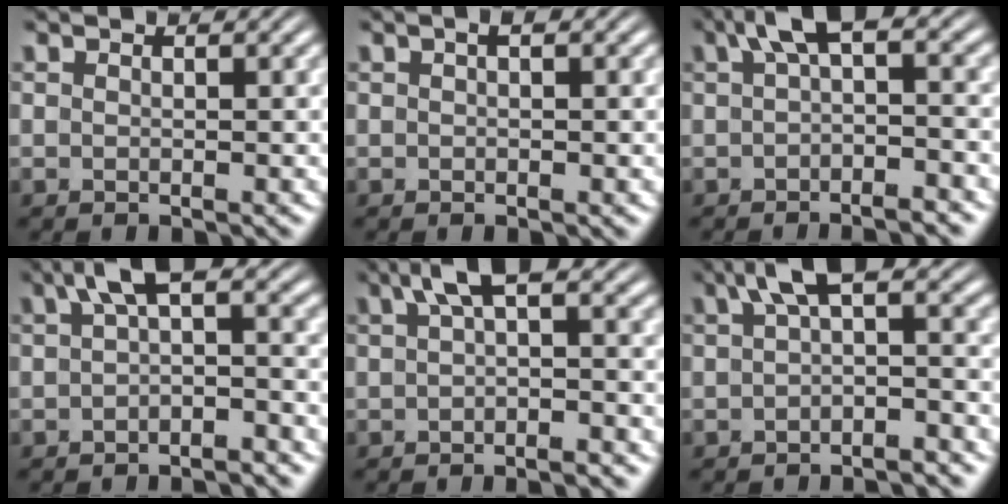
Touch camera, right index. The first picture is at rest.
{"total": 0.6, "force": [0.1, 0.1, 0.6], "torque": [-0.009, 0.003, 0.002]}
{"total": 4.3, "force": [0.4, 0.8, 4.2], "torque": [-0.068, 0.012, 0.000]}
{"total": 4.1, "force": [0.1, 1.3, 3.9], "torque": [-0.062, 0.005, -0.002]}
{"total": 3.7, "force": [0.5, 0.7, 3.6], "torque": [-0.061, 0.011, 0.003]}
{"total": 4.2, "force": [0.1, 1.2, 4.0], "torque": [-0.065, 0.007, -0.002]}